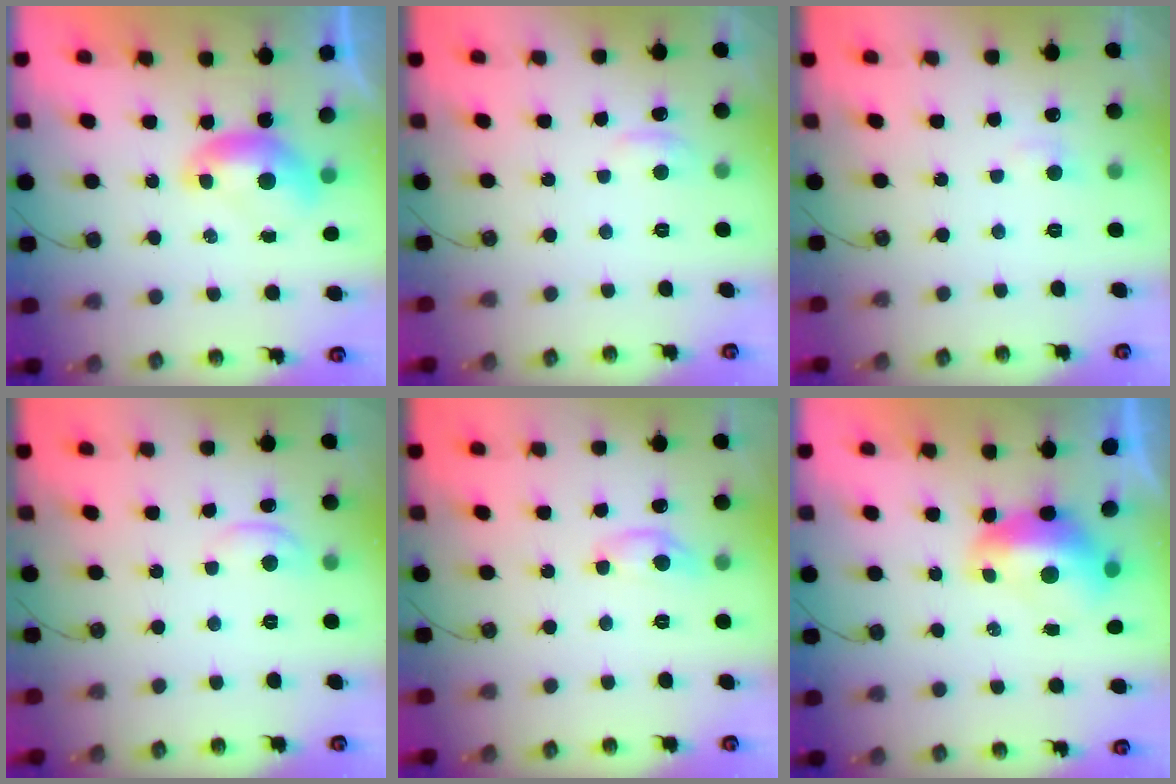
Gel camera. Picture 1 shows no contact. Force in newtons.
{"total": 0.8, "press": 0.2, "slide": 0.8}
{"total": 1.1, "press": 0.8, "slide": 0.8}
{"total": 0.0}
{"total": 1.9, "press": 1.9, "slide": 0.2}
{"total": 2.3, "press": 2.2, "slide": 0.6}